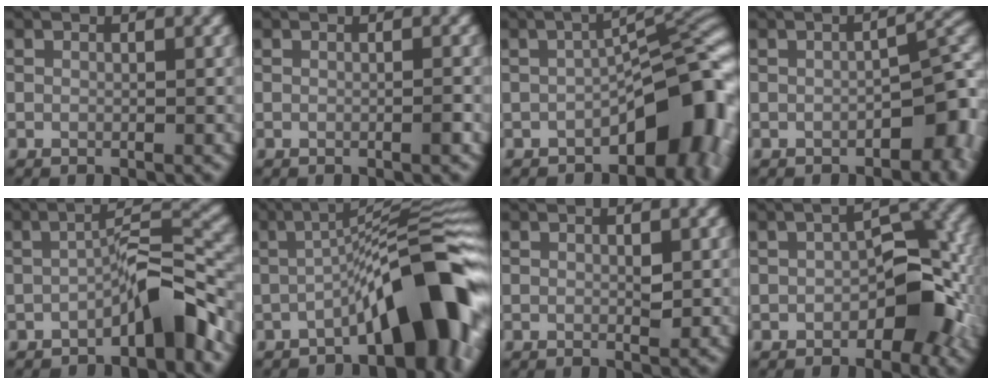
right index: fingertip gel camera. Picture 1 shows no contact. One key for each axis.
{"total": 0.5, "fx": -0.3, "fy": -0.1, "fz": 0.5, "tx": -0.007, "ty": 0.003, "tz": -0.005}
{"total": 8.9, "fx": -3.8, "fy": 3.8, "fz": 7.1, "tx": -0.070, "ty": 0.013, "tz": -0.065}
{"total": 4.8, "fx": -2.2, "fy": 2.2, "fz": 3.7, "tx": -0.031, "ty": 0.015, "tz": -0.034}
{"total": 5.1, "fx": -2.9, "fy": 0.9, "fz": 4.1, "tx": -0.061, "ty": 0.022, "tz": -0.055}
{"total": 10.5, "fx": -4.3, "fy": 2.4, "fz": 9.3, "tx": -0.116, "ty": 0.026, "tz": -0.073}
{"total": 0.9, "fx": 0.1, "fy": 0.3, "fz": 0.9, "tx": -0.013, "ty": -0.002, "tz": 0.001}
{"total": 6.7, "fx": -1.6, "fy": 3.6, "fz": 5.4, "tx": -0.057, "ty": 0.013, "tz": -0.031}